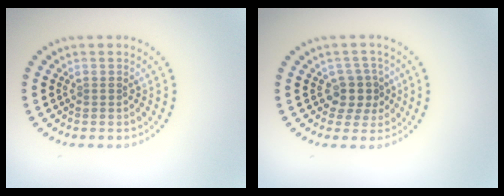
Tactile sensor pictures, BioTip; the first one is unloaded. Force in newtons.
{"total": 2.6, "press": 2.1, "slide": 1.5}